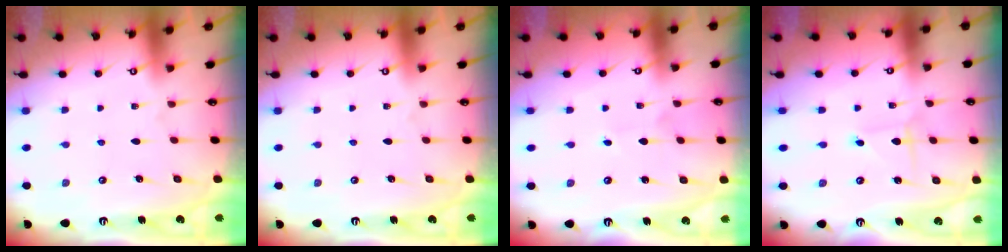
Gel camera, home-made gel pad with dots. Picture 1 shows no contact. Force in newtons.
{"total": 0.0}
{"total": 2.0, "press": 2.0, "slide": 0.1}
{"total": 1.4, "press": 1.4, "slide": 0.1}